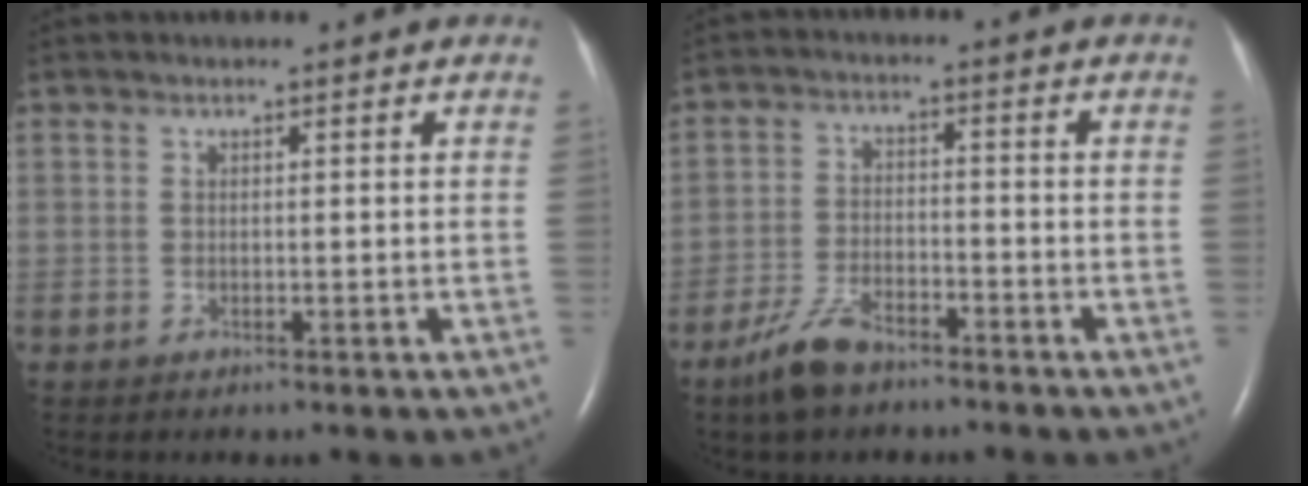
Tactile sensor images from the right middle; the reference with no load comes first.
{"total": 6.5, "force": [-4.9, 2.2, 3.6], "torque": [-0.087, -0.007, -0.091]}